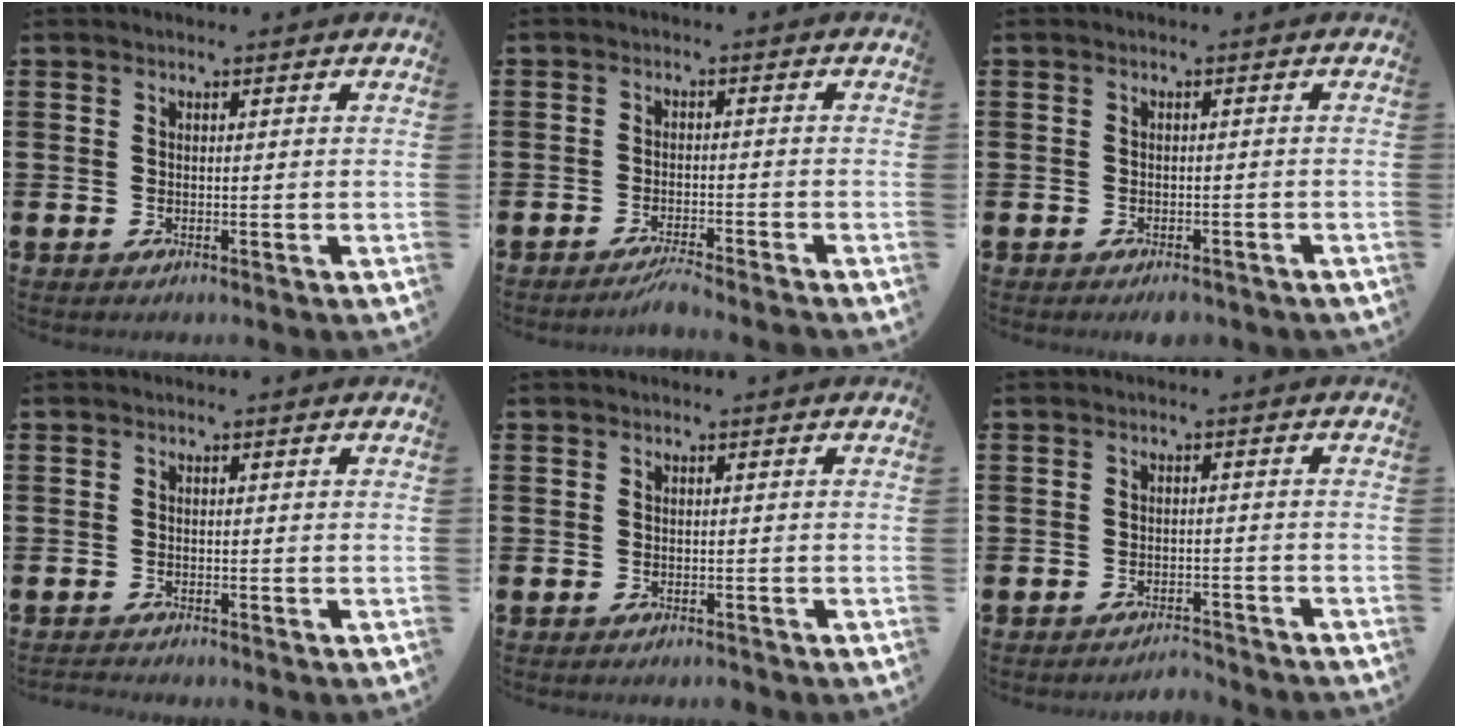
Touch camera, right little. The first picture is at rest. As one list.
[{"total": 2.3, "force": [-2.1, -0.3, 1.0], "torque": [-0.017, 0.006, -0.040]}, {"total": 1.0, "force": [-1.0, 0.2, 0.3], "torque": [-0.008, -0.001, -0.019]}, {"total": 0.7, "force": [-0.6, 0.0, 0.0], "torque": [-0.002, -0.003, -0.013]}, {"total": 0.6, "force": [-0.5, 0.1, 0.2], "torque": [-0.004, -0.003, -0.010]}, {"total": 2.0, "force": [-2.0, 0.0, 0.0], "torque": [-0.005, 0.003, -0.042]}]